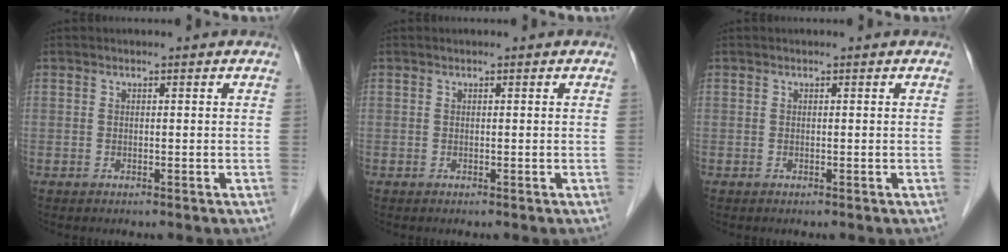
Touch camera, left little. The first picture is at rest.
{"total": 0.0}
{"total": 0.0}